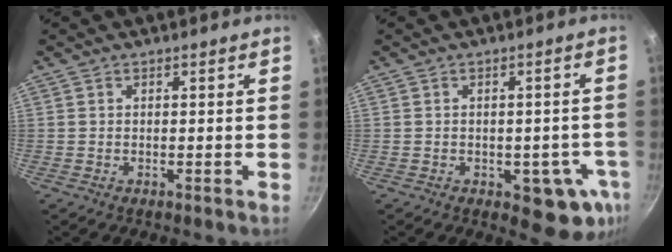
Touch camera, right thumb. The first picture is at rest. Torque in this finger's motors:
{"motor_torque": [0.94, 1.08, -0.16, 0.03, 0.18]}